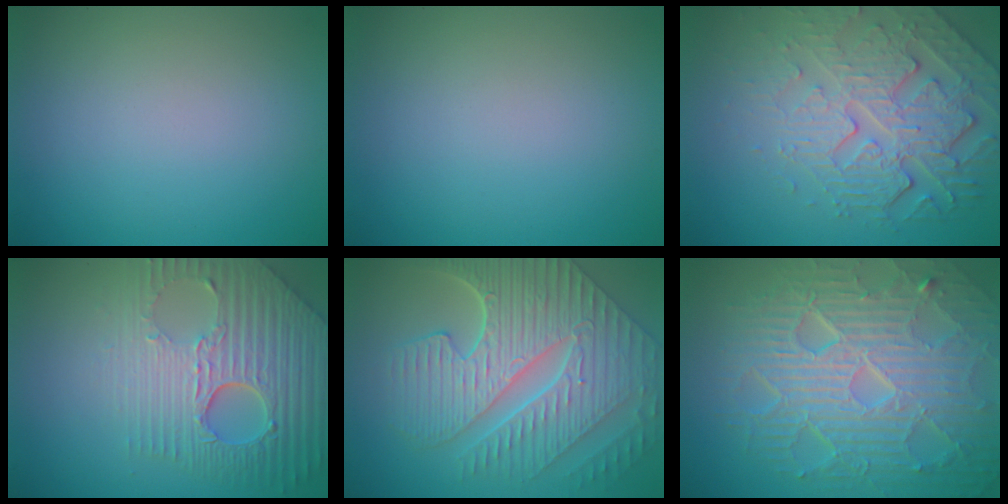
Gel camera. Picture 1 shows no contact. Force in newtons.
{"total": 0.0}
{"total": 5.2, "press": 4.7, "slide": 2.2}
{"total": 8.7, "press": 5.9, "slide": 6.4}
{"total": 10.2, "press": 7.0, "slide": 7.4}
{"total": 10.9, "press": 6.8, "slide": 8.5}